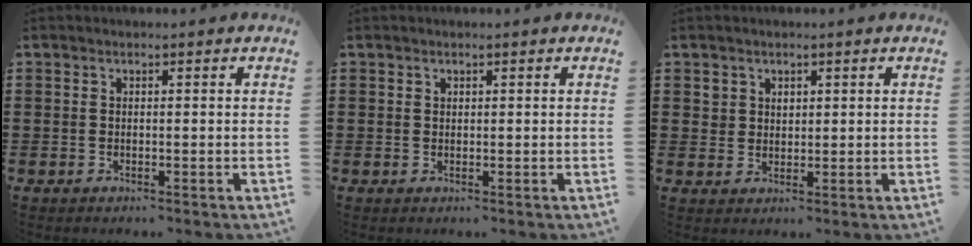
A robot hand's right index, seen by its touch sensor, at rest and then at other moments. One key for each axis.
{"total": 0.6, "fx": 0.4, "fy": 0.4, "fz": 0.1, "tx": -0.003, "ty": 0.002, "tz": 0.008}
{"total": 2.3, "fx": 1.5, "fy": 1.8, "fz": 0.2, "tx": -0.012, "ty": 0.008, "tz": 0.029}